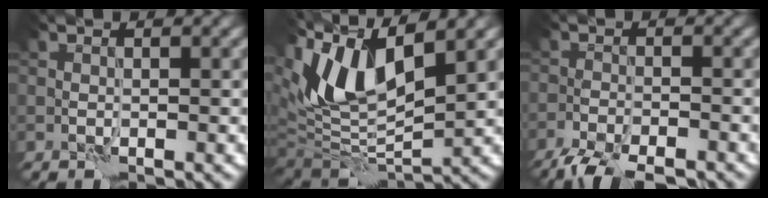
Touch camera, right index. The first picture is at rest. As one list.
[{"total": 9.6, "force": [4.4, 4.0, 7.6], "torque": [-0.152, 0.004, 0.080]}, {"total": 5.5, "force": [-4.9, 1.1, 2.3], "torque": [-0.043, -0.017, -0.085]}]